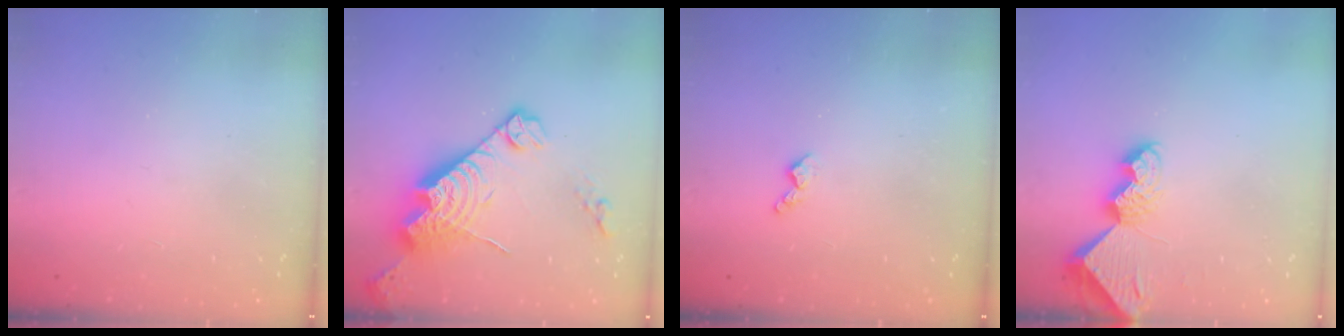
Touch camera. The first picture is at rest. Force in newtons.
{"total": 16.4, "press": 16.3, "slide": 1.4}
{"total": 4.5, "press": 4.4, "slide": 0.7}
{"total": 7.6, "press": 7.5, "slide": 0.7}